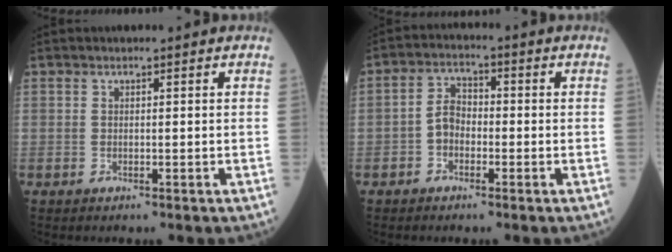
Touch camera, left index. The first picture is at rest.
{"total": 3.8, "force": [-1.2, 2.6, 2.6], "torque": [-0.051, 0.012, -0.031]}